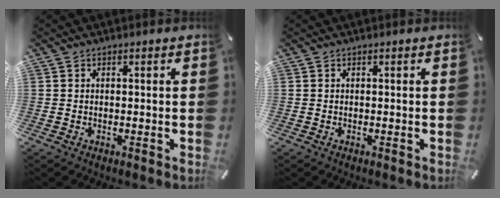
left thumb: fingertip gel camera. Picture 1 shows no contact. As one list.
[{"total": 0.0}]